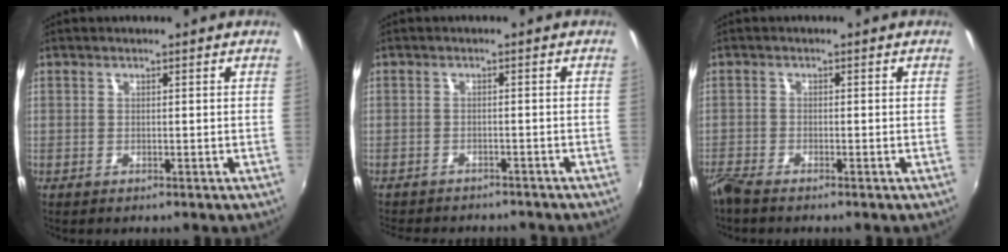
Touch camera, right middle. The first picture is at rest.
{"total": 7.9, "force": [-7.2, 2.0, 2.7], "torque": [-0.067, -0.015, -0.103]}
{"total": 3.3, "force": [-2.9, 0.2, 1.4], "torque": [-0.041, -0.014, -0.060]}